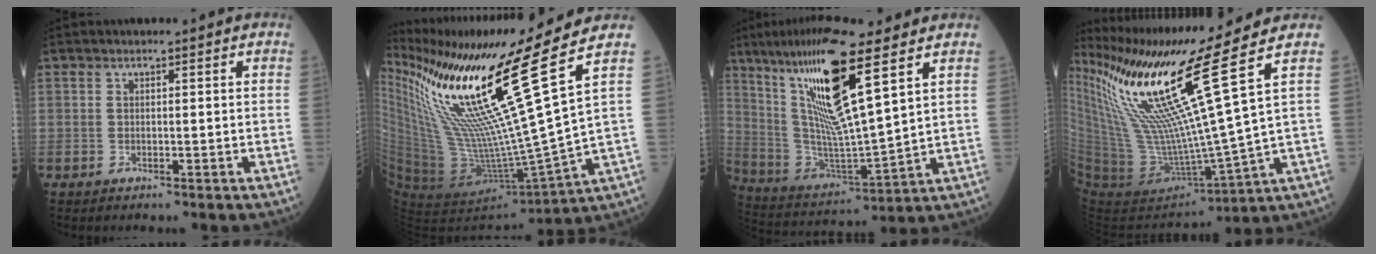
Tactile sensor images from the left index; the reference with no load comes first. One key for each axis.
{"total": 23.3, "fx": 13.4, "fy": -3.2, "fz": 18.8, "tx": -0.327, "ty": -0.042, "tz": 0.238}
{"total": 17.9, "fx": 9.4, "fy": 1.2, "fz": 15.1, "tx": -0.298, "ty": -0.007, "tz": 0.175}
{"total": 20.0, "fx": 12.1, "fy": -3.0, "fz": 15.7, "tx": -0.276, "ty": -0.048, "tz": 0.227}